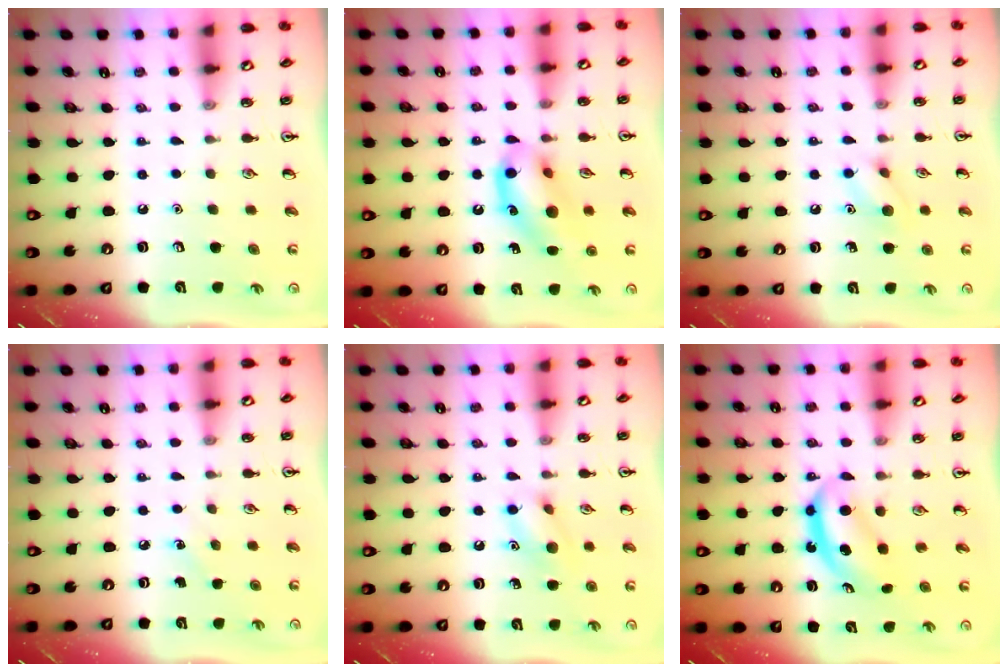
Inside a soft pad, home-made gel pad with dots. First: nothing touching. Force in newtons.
{"total": 13.7, "press": 13.5, "slide": 2.5}
{"total": 7.4, "press": 7.3, "slide": 1.0}
{"total": 3.0, "press": 2.8, "slide": 1.1}
{"total": 9.5, "press": 9.4, "slide": 1.5}
{"total": 5.5, "press": 5.5, "slide": 0.7}